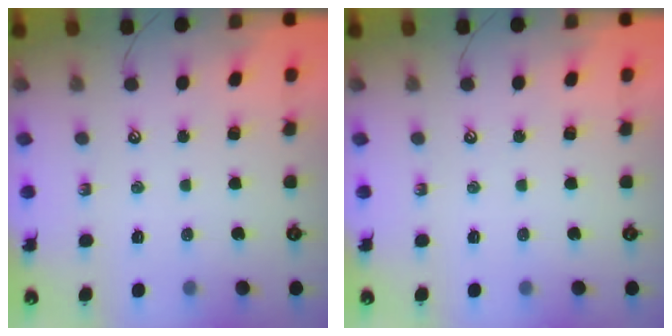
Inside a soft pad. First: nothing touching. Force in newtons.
{"total": 0.0}